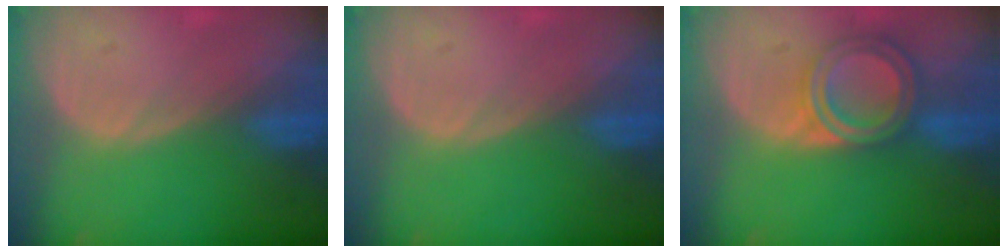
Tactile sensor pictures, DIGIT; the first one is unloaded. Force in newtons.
{"total": 0.0}
{"total": 6.9, "press": 6.1, "slide": 3.1}